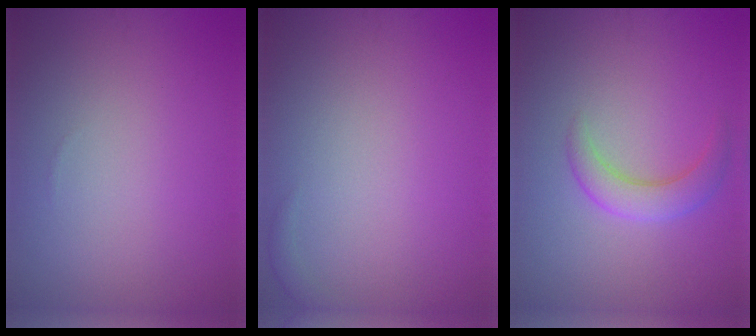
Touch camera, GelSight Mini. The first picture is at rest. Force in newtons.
{"total": 0.7, "press": 0.7, "slide": 0.1}
{"total": 2.9, "press": 2.9, "slide": 0.1}